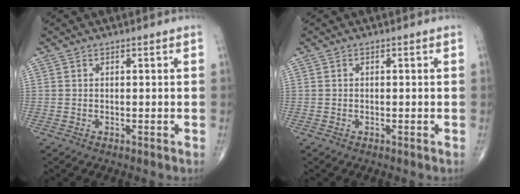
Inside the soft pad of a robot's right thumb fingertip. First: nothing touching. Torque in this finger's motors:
{"motor_torque": [-0.19, -0.08, -0.11, -0.16, -0.03]}